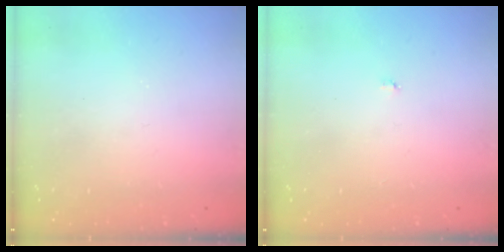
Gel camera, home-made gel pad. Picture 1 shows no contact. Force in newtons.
{"total": 2.9, "press": 2.9, "slide": 0.3}